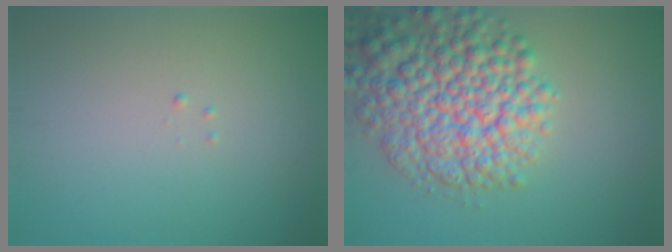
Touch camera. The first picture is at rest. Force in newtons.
{"total": 9.1, "press": 9.1, "slide": 0.4}